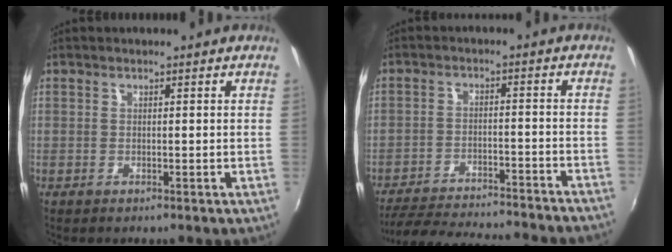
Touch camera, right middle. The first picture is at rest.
{"total": 23.6, "force": [-21.2, 3.1, 9.8], "torque": [-0.184, -0.024, -0.285]}